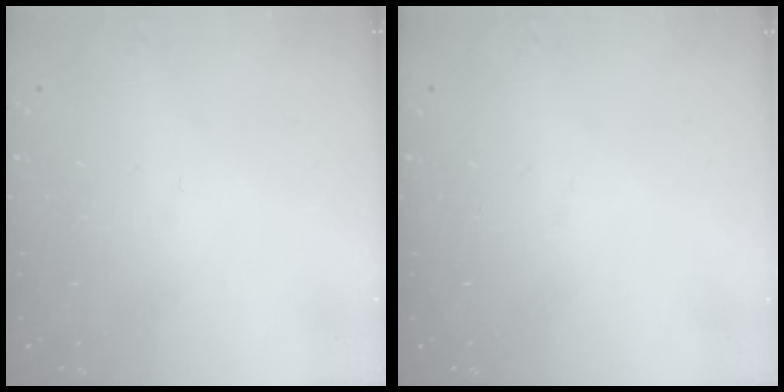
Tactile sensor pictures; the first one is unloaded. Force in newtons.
{"total": 0.0}